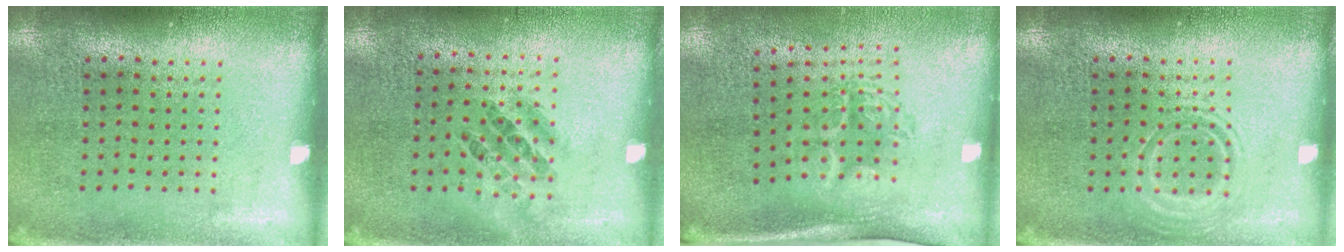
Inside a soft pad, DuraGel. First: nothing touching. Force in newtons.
{"total": 0.9, "press": 0.7, "slide": 0.6}
{"total": 1.8, "press": 1.3, "slide": 1.3}
{"total": 2.1, "press": 2.1, "slide": 0.3}